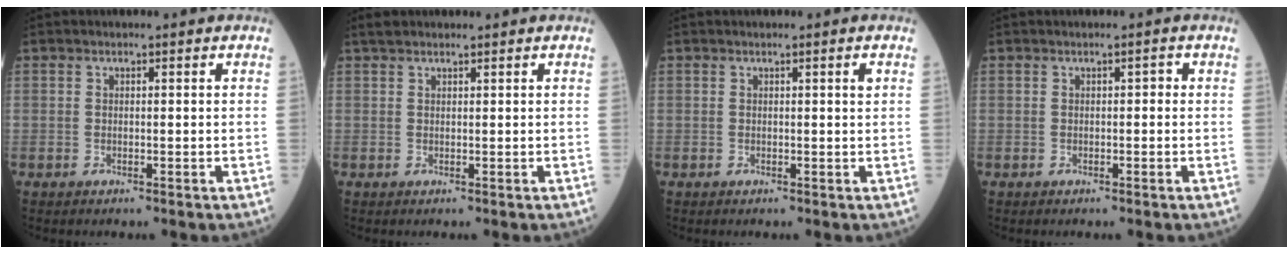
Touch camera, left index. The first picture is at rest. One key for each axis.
{"total": 1.6, "fx": 1.4, "fy": 0.6, "fz": 0.6, "tx": -0.015, "ty": 0.017, "tz": 0.025}
{"total": 0.6, "fx": 0.3, "fy": -0.1, "fz": 0.5, "tx": -0.007, "ty": 0.000, "tz": 0.004}
{"total": 0.6, "fx": 0.0, "fy": 0.2, "fz": 0.6, "tx": -0.003, "ty": 0.004, "tz": -0.002}